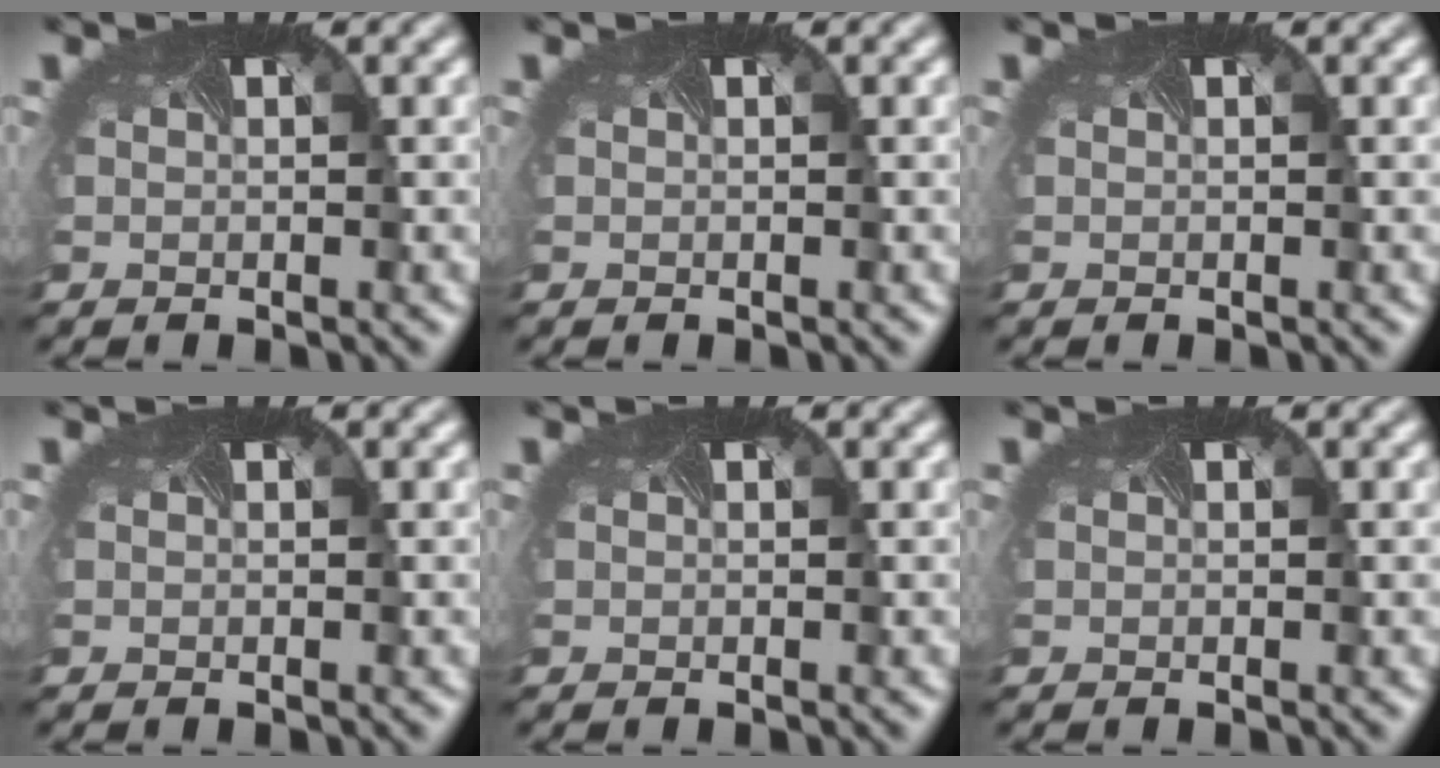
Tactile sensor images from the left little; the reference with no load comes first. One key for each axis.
{"total": 0.0}
{"total": 0.0}
{"total": 0.0}
{"total": 0.0}
{"total": 0.0}